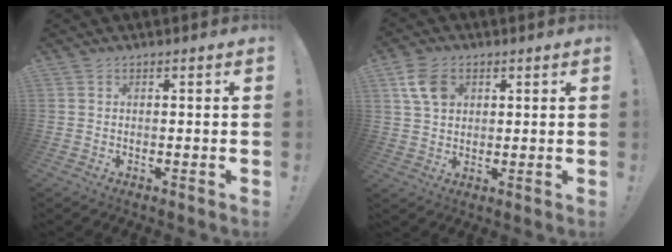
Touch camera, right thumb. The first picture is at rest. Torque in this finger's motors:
{"motor_torque": [0.02, 0.05, 0.24, 0.14, 0.01]}